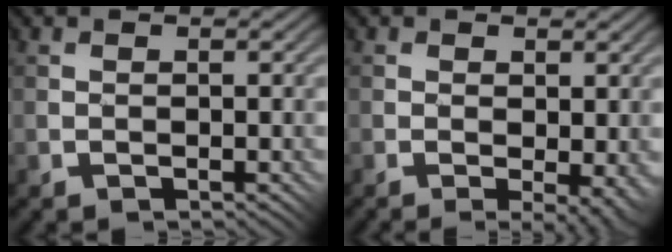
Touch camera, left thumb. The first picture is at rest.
{"total": 3.8, "force": [-1.6, 2.0, 2.8], "torque": [-0.035, -0.003, -0.014]}